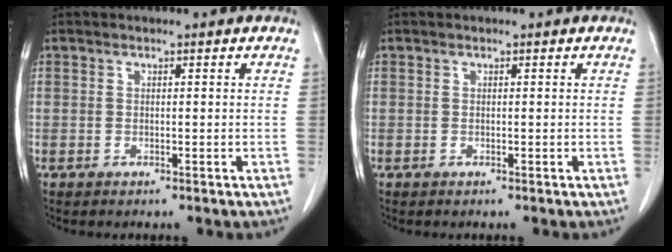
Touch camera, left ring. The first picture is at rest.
{"total": 0.0}